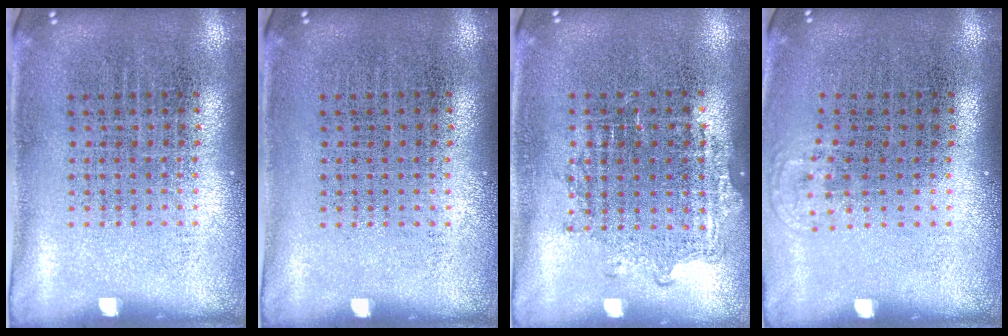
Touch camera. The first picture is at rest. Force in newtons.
{"total": 0.0}
{"total": 1.1, "press": 1.0, "slide": 0.4}
{"total": 0.6, "press": 0.5, "slide": 0.4}